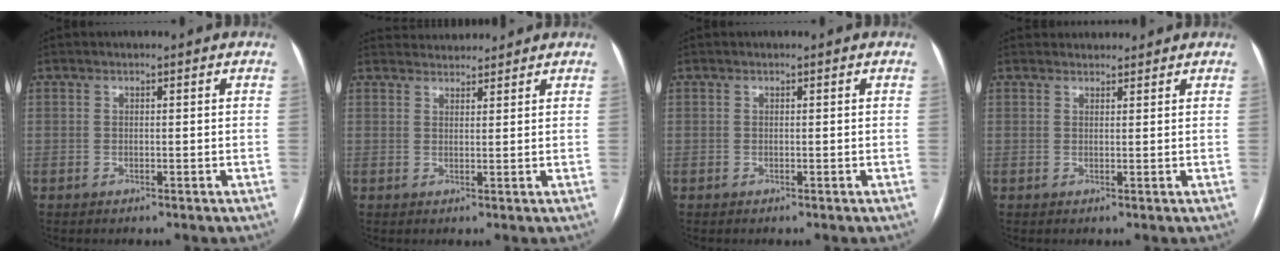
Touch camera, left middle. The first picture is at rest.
{"total": 4.5, "force": [4.4, 0.8, 0.2], "torque": [-0.007, 0.028, 0.067]}
{"total": 0.0}
{"total": 2.9, "force": [2.8, 0.8, 0.0], "torque": [0.000, 0.023, 0.039]}